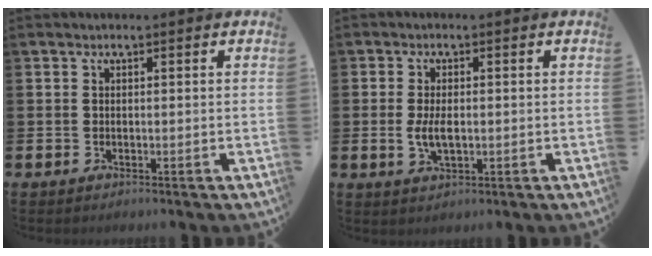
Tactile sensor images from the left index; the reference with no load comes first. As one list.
[{"total": 3.3, "force": [-0.1, 1.6, 2.9], "torque": [-0.056, 0.004, -0.003]}]